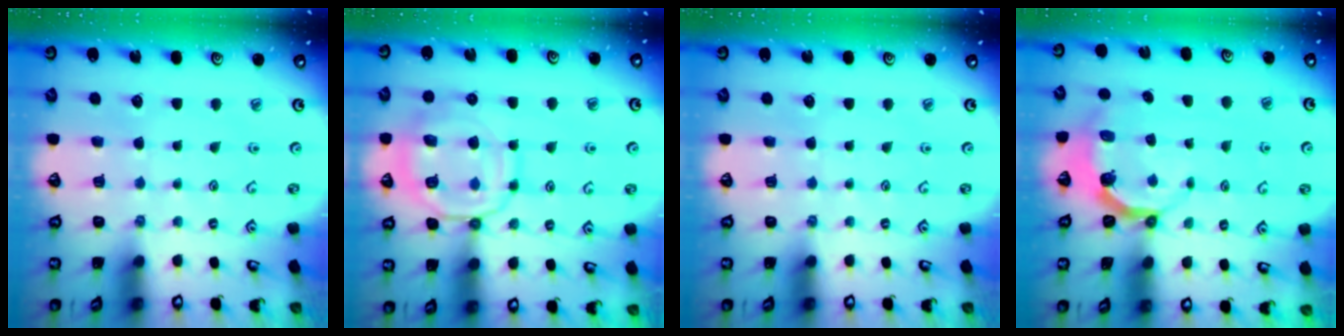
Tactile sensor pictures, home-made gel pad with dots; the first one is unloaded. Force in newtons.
{"total": 12.6, "press": 12.6, "slide": 1.2}
{"total": 0.0}
{"total": 4.4, "press": 3.3, "slide": 2.9}